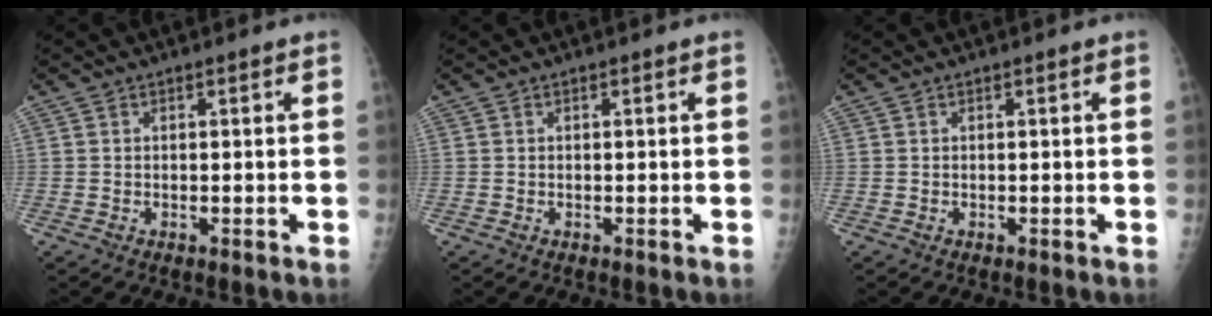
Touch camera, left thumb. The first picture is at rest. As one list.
[{"total": 0.0}, {"total": 0.0}]